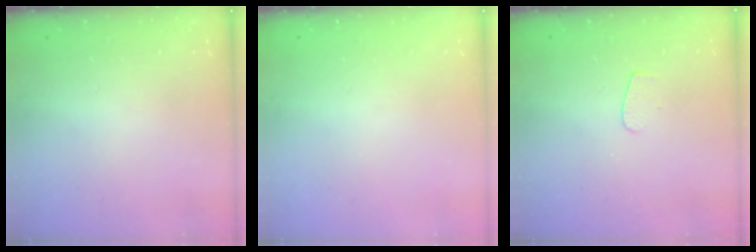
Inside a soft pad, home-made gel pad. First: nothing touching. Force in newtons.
{"total": 0.0}
{"total": 4.0, "press": 4.0, "slide": 0.4}